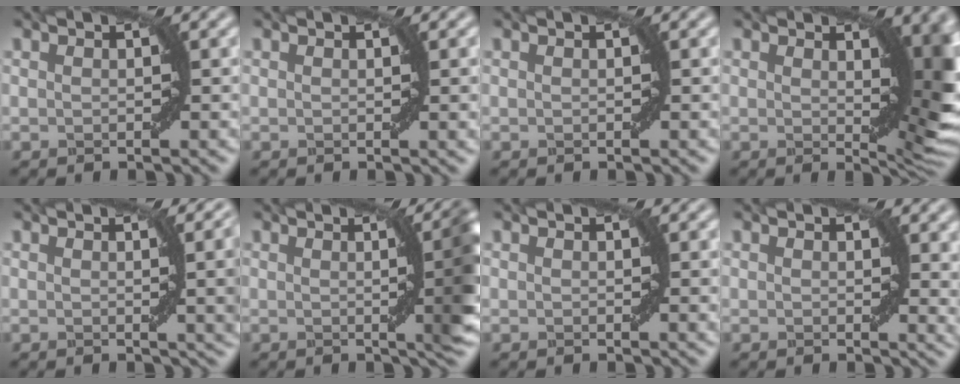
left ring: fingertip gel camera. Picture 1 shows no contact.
{"total": 1.4, "force": [0.2, 0.1, 1.4], "torque": [-0.015, -0.001, 0.002]}
{"total": 0.0}
{"total": 8.3, "force": [1.6, 3.1, 7.6], "torque": [-0.082, -0.007, 0.029]}
{"total": 6.9, "force": [0.9, 2.2, 6.4], "torque": [-0.048, 0.007, 0.014]}
{"total": 8.9, "force": [0.8, 2.6, 8.5], "torque": [-0.063, 0.016, 0.008]}
{"total": 0.8, "force": [0.2, 0.0, 0.8], "torque": [-0.008, -0.003, 0.004]}
{"total": 3.0, "force": [1.0, 1.1, 2.7], "torque": [-0.024, -0.004, 0.016]}